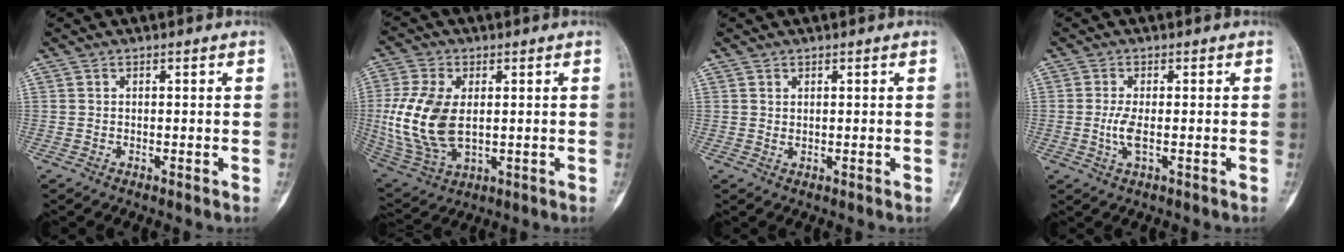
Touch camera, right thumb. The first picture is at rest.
{"total": 14.9, "force": [0.7, 8.7, 12.0], "torque": [-0.260, -0.008, 0.026]}
{"total": 0.6, "force": [0.3, 0.2, 0.4], "torque": [-0.006, -0.003, 0.006]}
{"total": 3.2, "force": [-0.4, 1.0, 3.1], "torque": [-0.076, -0.007, -0.007]}